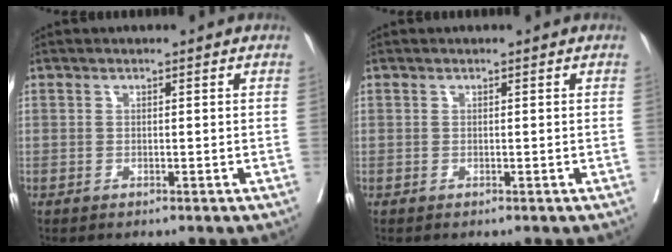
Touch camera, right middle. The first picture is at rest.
{"total": 0.0}